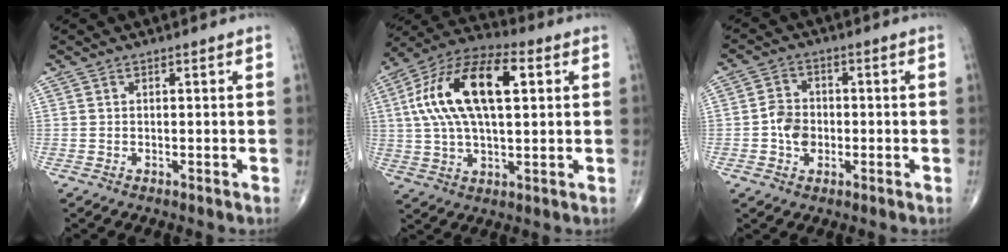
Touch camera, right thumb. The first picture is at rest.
{"total": 19.1, "force": [4.2, 8.9, 16.4], "torque": [-0.309, 0.024, 0.067]}
{"total": 5.5, "force": [-1.1, 4.3, 3.2], "torque": [-0.041, 0.012, -0.026]}